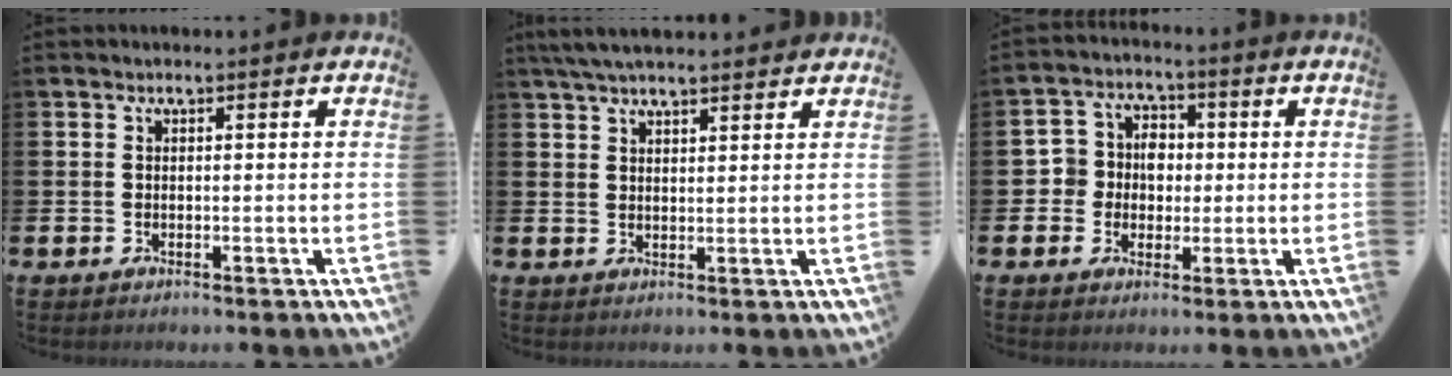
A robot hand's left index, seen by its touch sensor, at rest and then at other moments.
{"total": 4.7, "force": [4.2, 0.8, 1.9], "torque": [-0.043, -0.008, 0.077]}
{"total": 4.9, "force": [0.1, 4.7, 1.4], "torque": [-0.045, 0.016, -0.003]}